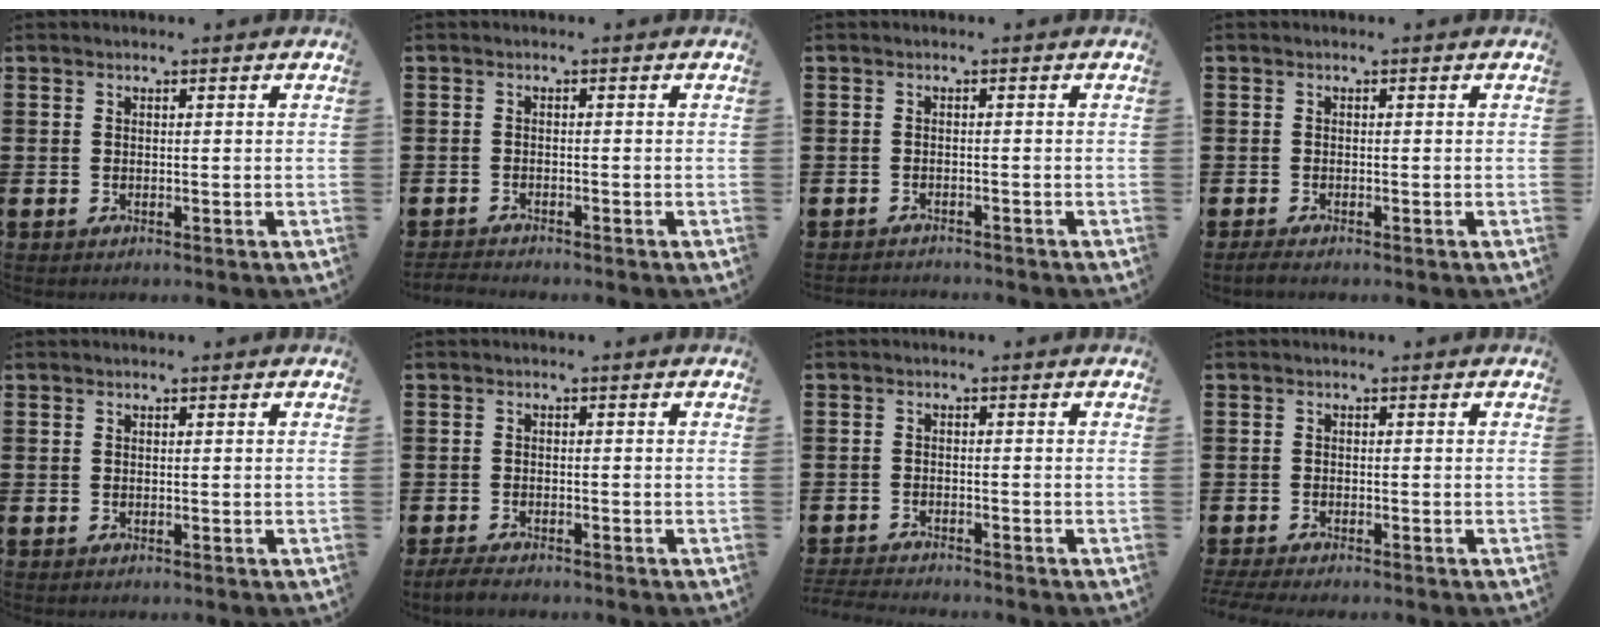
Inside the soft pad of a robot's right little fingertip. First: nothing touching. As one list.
[{"total": 1.2, "force": [-1.2, 0.0, 0.2], "torque": [-0.005, 0.000, -0.024]}, {"total": 1.0, "force": [-1.0, 0.0, -0.1], "torque": [0.000, 0.002, -0.021]}, {"total": 0.9, "force": [-0.6, 0.1, 0.7], "torque": [-0.013, -0.003, -0.011]}, {"total": 0.0}, {"total": 1.7, "force": [-1.4, 0.3, 0.8], "torque": [-0.015, 0.003, -0.028]}, {"total": 1.9, "force": [-1.9, -0.1, 0.0], "torque": [-0.003, 0.001, -0.040]}, {"total": 1.4, "force": [-1.2, 0.1, 0.6], "torque": [-0.011, 0.001, -0.024]}]